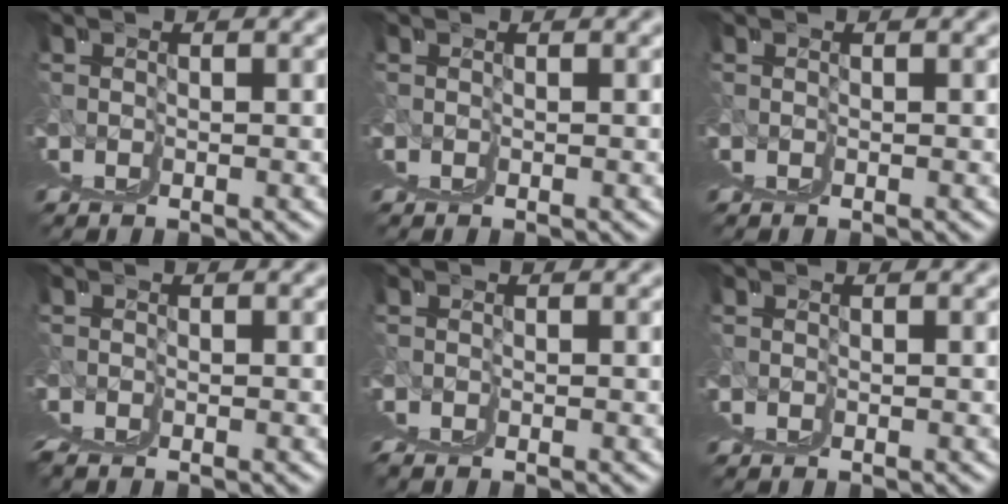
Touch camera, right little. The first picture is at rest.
{"total": 0.0}
{"total": 0.0}
{"total": 1.3, "force": [-0.6, 0.7, 0.9], "torque": [-0.021, -0.005, -0.004]}
{"total": 0.7, "force": [-0.1, 0.3, 0.6], "torque": [-0.011, 0.000, 0.001]}
{"total": 0.0}